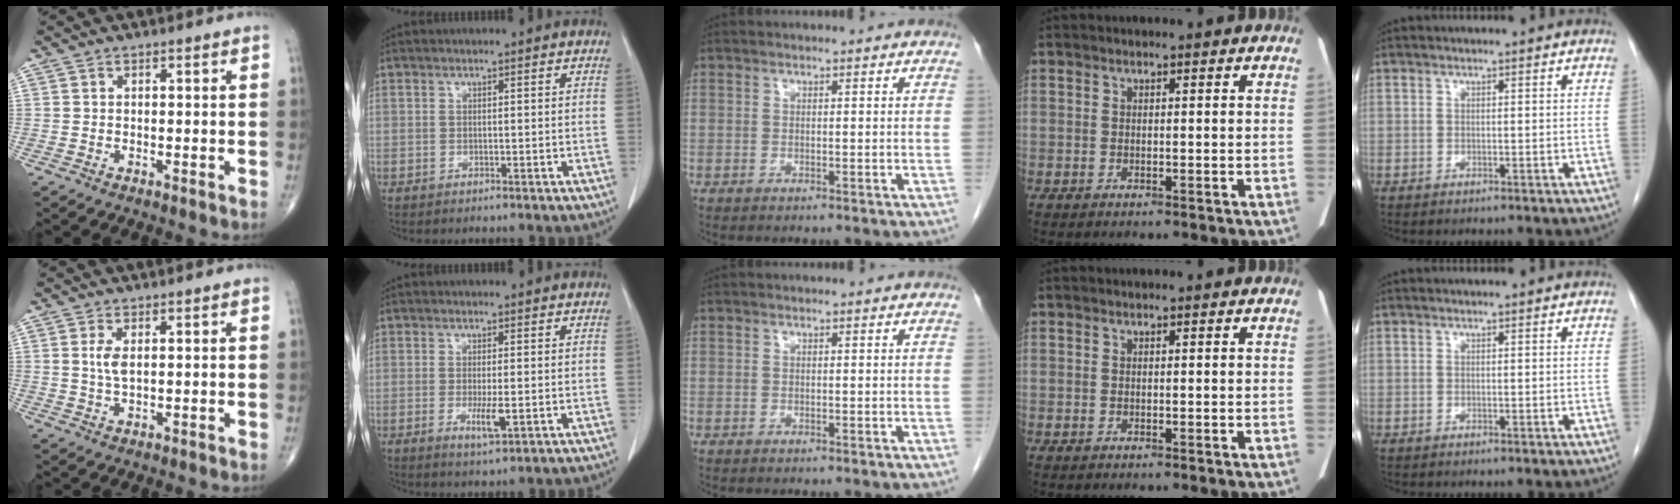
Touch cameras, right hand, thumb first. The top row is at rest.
{"thumb": {"total": 3.1, "force": [0.7, 1.2, 2.7], "torque": [-0.059, -0.001, 0.018]}, "index": {"total": 3.5, "force": [-0.9, 0.7, 3.3], "torque": [-0.059, -0.007, -0.010]}}